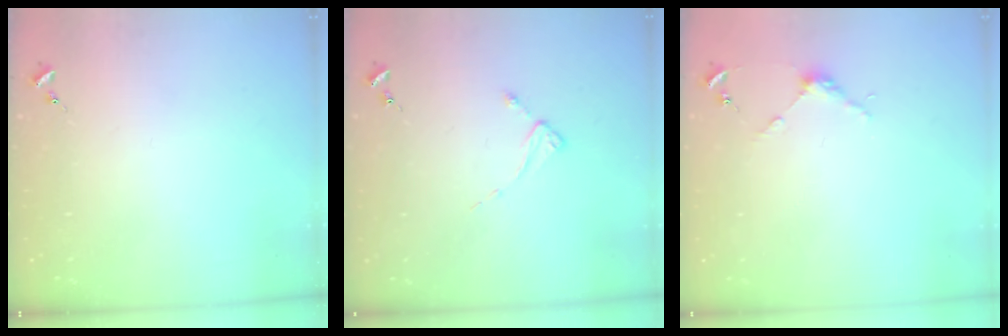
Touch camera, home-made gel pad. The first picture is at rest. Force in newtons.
{"total": 1.9, "press": 1.8, "slide": 0.3}
{"total": 3.7, "press": 3.7, "slide": 0.3}